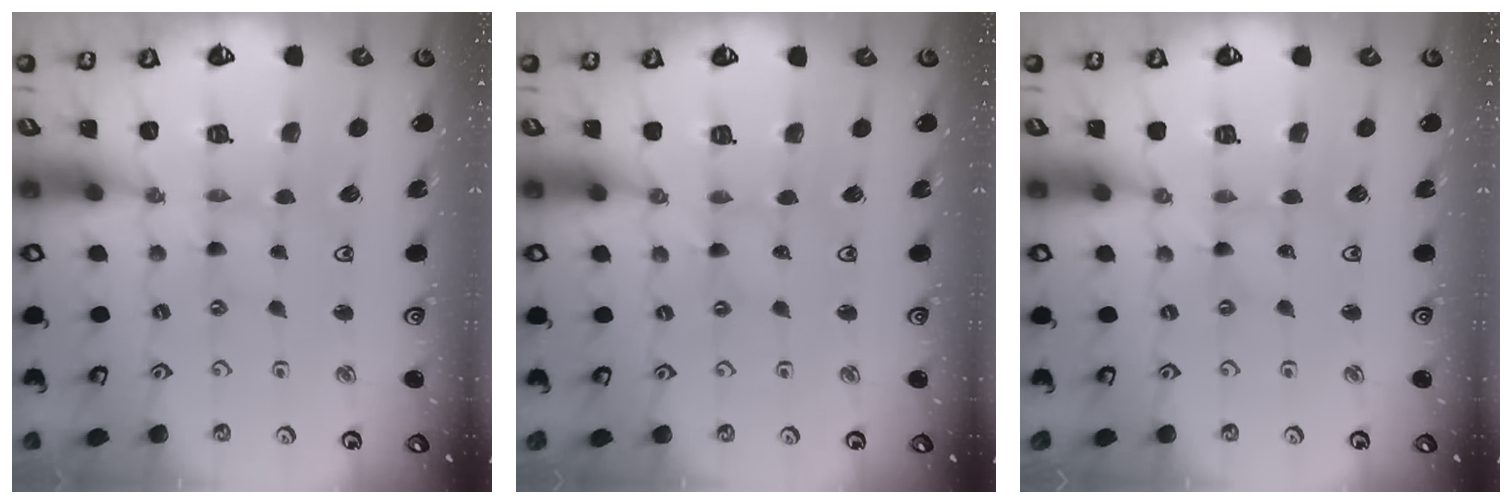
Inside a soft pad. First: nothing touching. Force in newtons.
{"total": 0.8, "press": 0.8, "slide": 0.2}
{"total": 0.0}